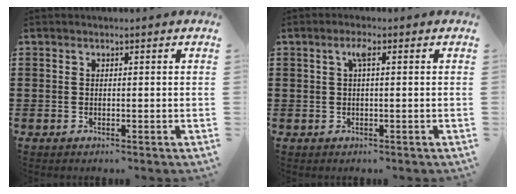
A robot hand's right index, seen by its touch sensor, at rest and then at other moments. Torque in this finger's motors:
{"motor_torque": [0.43, -0.15, 0.11, 0.04]}